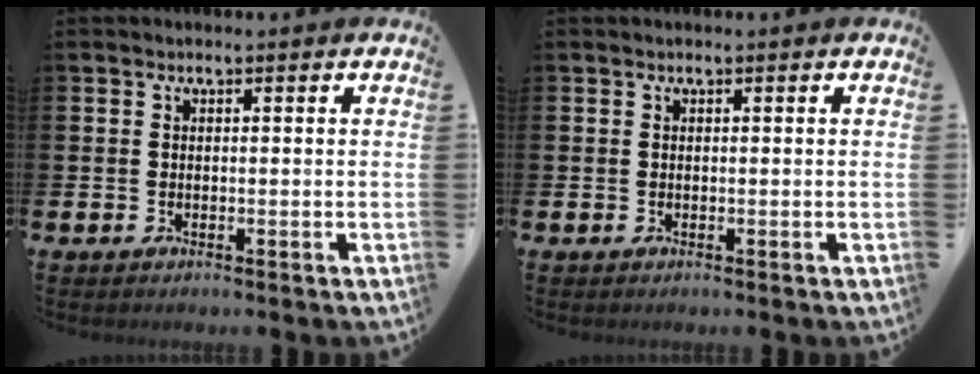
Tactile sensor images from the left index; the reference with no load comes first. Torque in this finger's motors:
{"motor_torque": [-0.86, -1.27, -0.18, 0.00]}